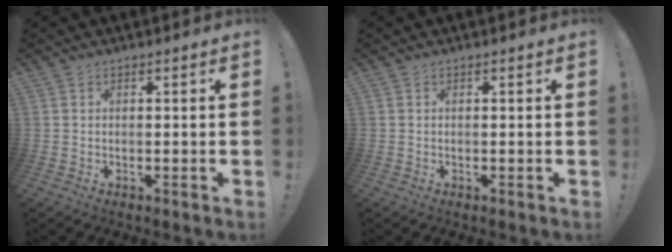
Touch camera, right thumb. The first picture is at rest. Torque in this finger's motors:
{"motor_torque": [0.00, 0.00, 0.00, 0.00, 0.00]}